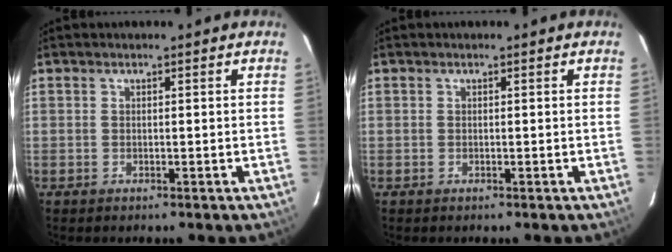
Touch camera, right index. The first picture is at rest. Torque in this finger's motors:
{"motor_torque": [0.04, 0.03, 0.00, 0.00]}